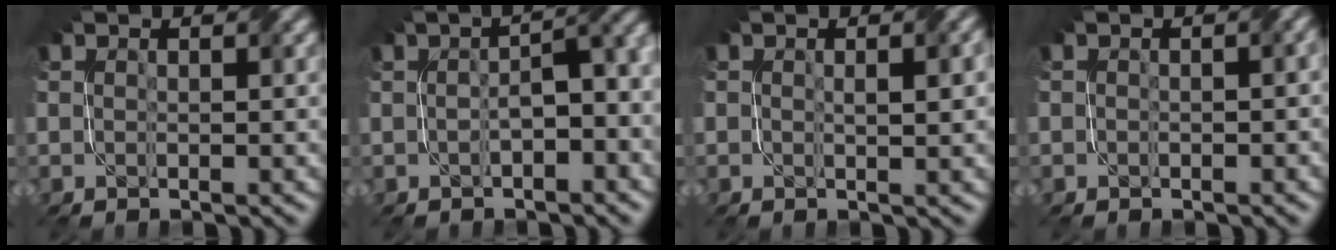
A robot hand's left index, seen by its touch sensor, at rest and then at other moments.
{"total": 4.7, "force": [-0.5, 1.7, 4.3], "torque": [-0.058, 0.009, -0.008]}
{"total": 2.3, "force": [0.2, 0.5, 2.2], "torque": [-0.033, 0.003, 0.003]}
{"total": 1.5, "force": [0.2, 0.8, 1.2], "torque": [-0.019, -0.001, 0.000]}